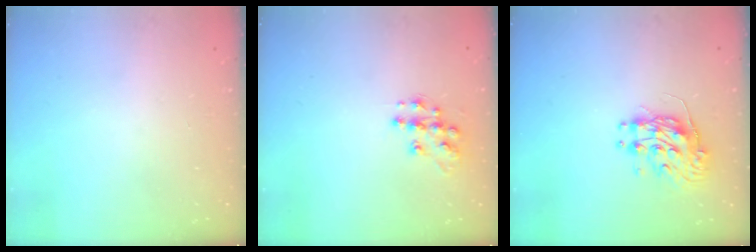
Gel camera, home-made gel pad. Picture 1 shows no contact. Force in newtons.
{"total": 11.4, "press": 11.4, "slide": 0.8}
{"total": 9.6, "press": 9.6, "slide": 0.4}